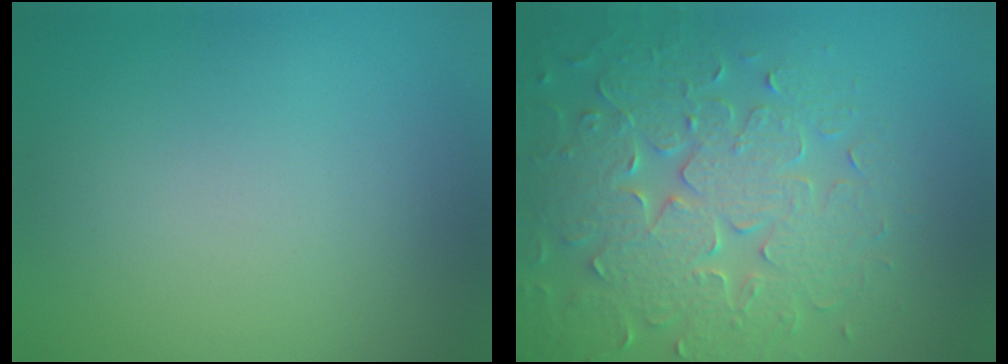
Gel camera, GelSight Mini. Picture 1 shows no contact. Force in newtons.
{"total": 7.4, "press": 6.0, "slide": 4.3}